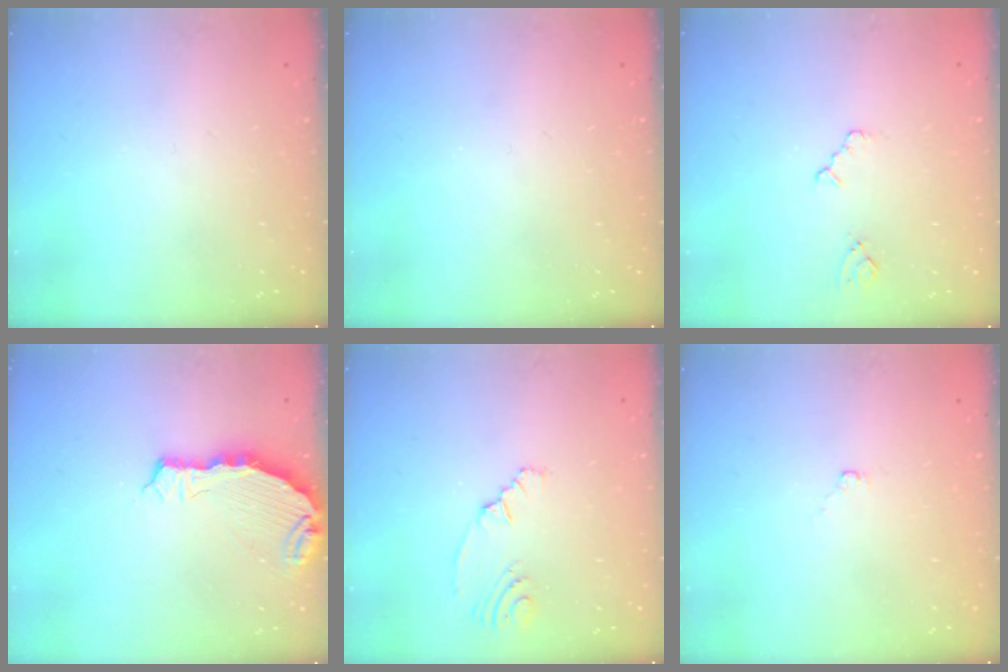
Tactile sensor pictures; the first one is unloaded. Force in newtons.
{"total": 0.0}
{"total": 2.9, "press": 2.9, "slide": 0.5}
{"total": 6.6, "press": 6.1, "slide": 2.6}
{"total": 5.0, "press": 2.2, "slide": 4.5}
{"total": 2.4, "press": 2.4, "slide": 0.4}